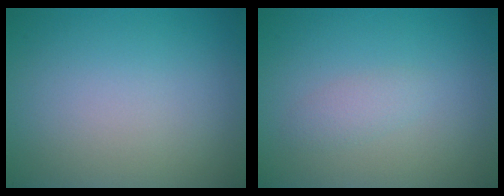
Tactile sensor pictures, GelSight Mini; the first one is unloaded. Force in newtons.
{"total": 1.2, "press": 1.2, "slide": 0.0}